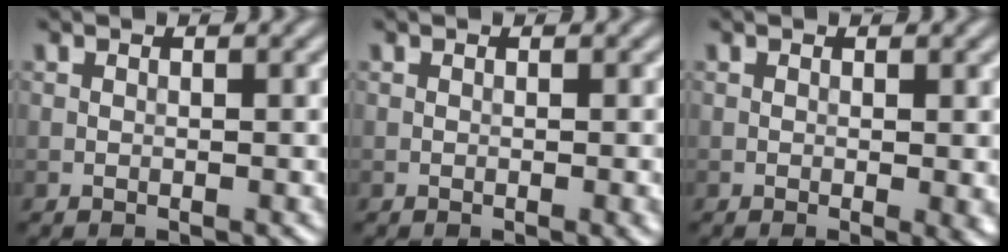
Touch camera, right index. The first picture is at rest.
{"total": 1.0, "force": [-0.2, 0.1, 0.9], "torque": [-0.012, -0.002, -0.003]}
{"total": 1.8, "force": [-0.2, 0.3, 1.8], "torque": [-0.021, -0.007, -0.005]}